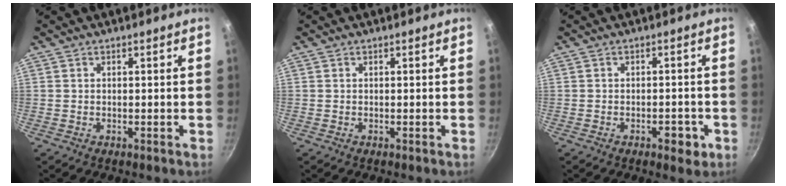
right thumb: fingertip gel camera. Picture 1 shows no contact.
{"total": 0.0}
{"total": 3.6, "force": [-1.7, 1.7, 2.7], "torque": [-0.025, 0.008, -0.021]}